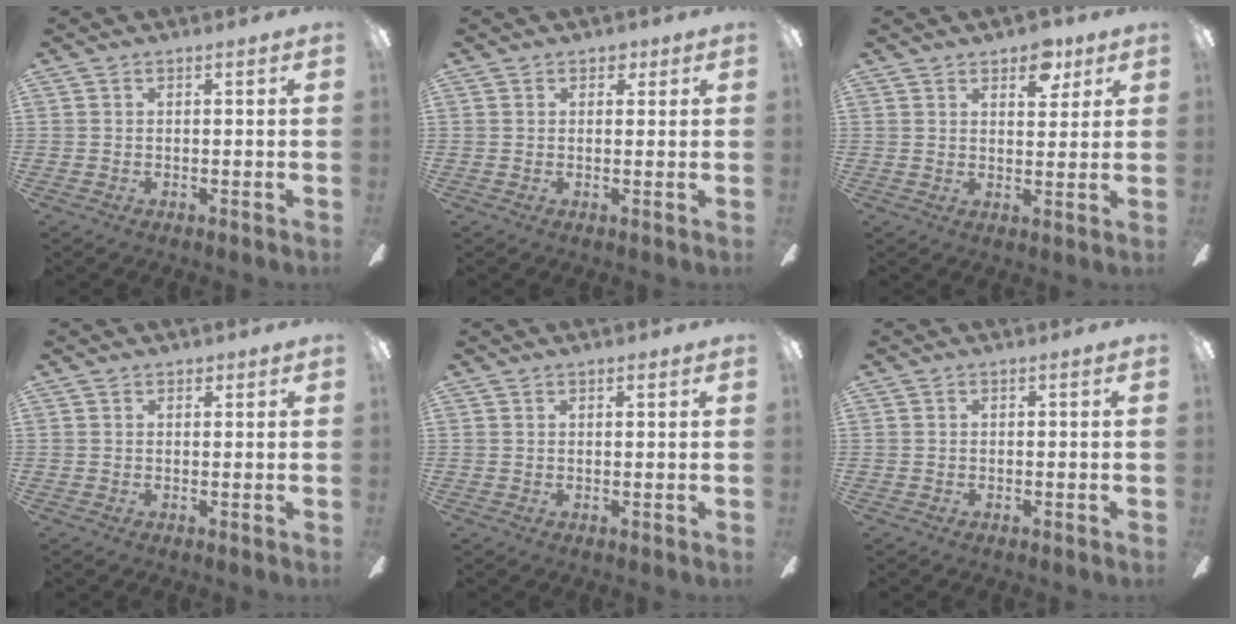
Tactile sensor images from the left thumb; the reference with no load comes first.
{"total": 2.2, "force": [1.4, 1.5, 0.9], "torque": [-0.001, -0.001, 0.023]}
{"total": 6.8, "force": [4.8, 3.4, 3.4], "torque": [-0.022, -0.023, 0.078]}
{"total": 1.3, "force": [1.0, 0.8, 0.2], "torque": [0.003, -0.002, 0.017]}
{"total": 1.0, "force": [0.9, 0.2, 0.4], "torque": [-0.001, -0.003, 0.014]}
{"total": 0.0}